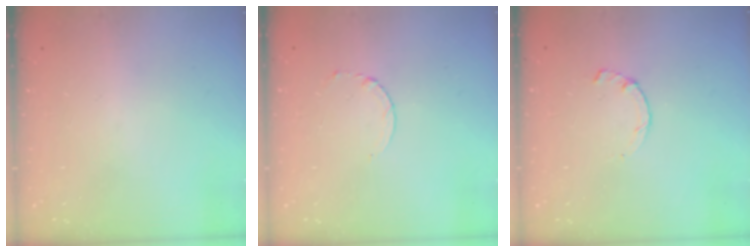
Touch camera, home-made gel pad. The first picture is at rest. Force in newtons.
{"total": 2.5, "press": 2.5, "slide": 0.3}
{"total": 1.7, "press": 1.7, "slide": 0.3}